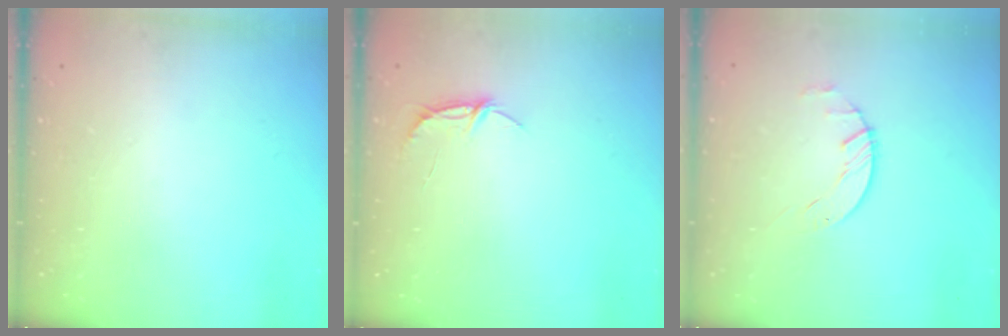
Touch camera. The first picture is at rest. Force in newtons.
{"total": 5.6, "press": 5.6, "slide": 0.4}
{"total": 1.4, "press": 1.4, "slide": 0.2}